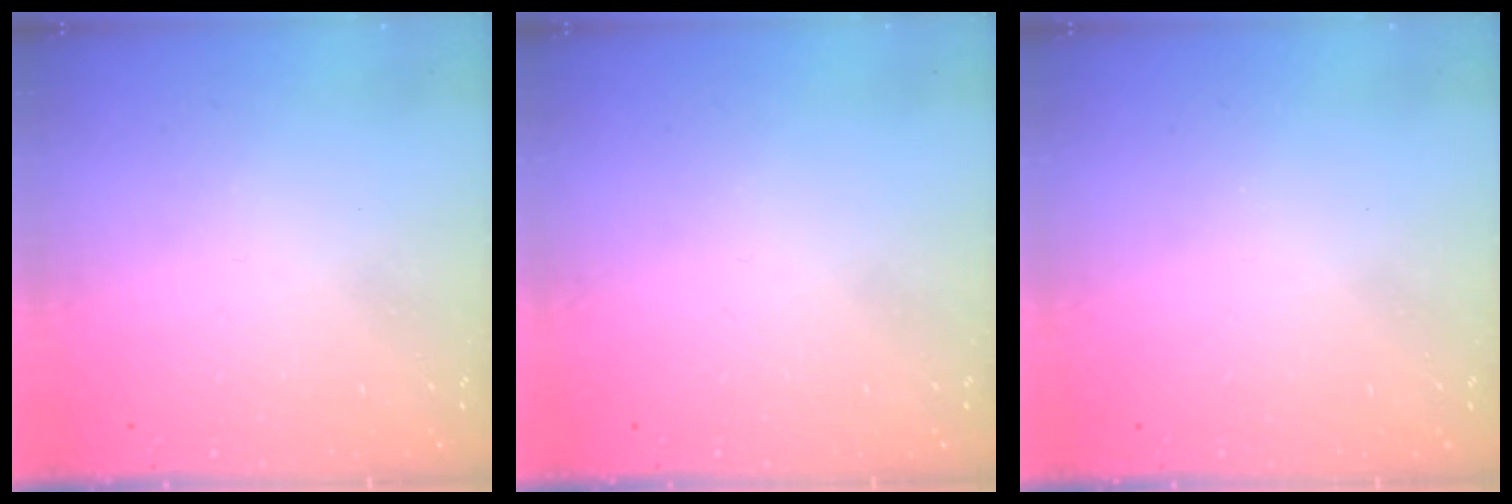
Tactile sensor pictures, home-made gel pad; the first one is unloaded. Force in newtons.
{"total": 0.0}
{"total": 0.0}